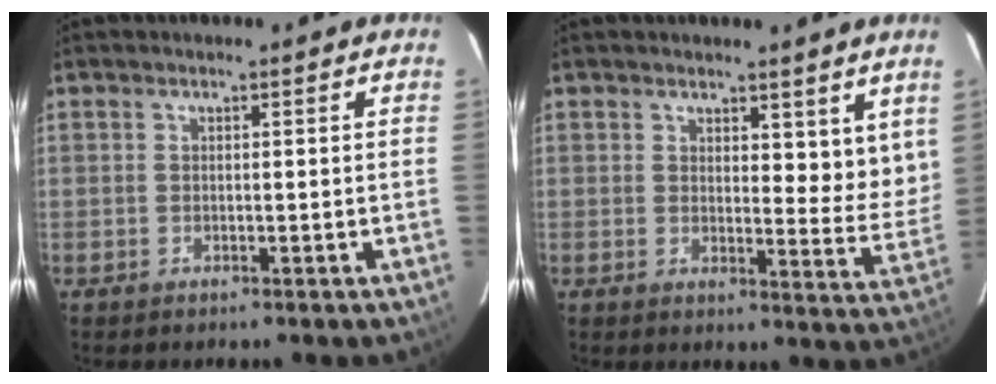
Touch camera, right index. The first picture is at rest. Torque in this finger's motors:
{"motor_torque": [0.08, 0.05, 0.03, 0.01]}